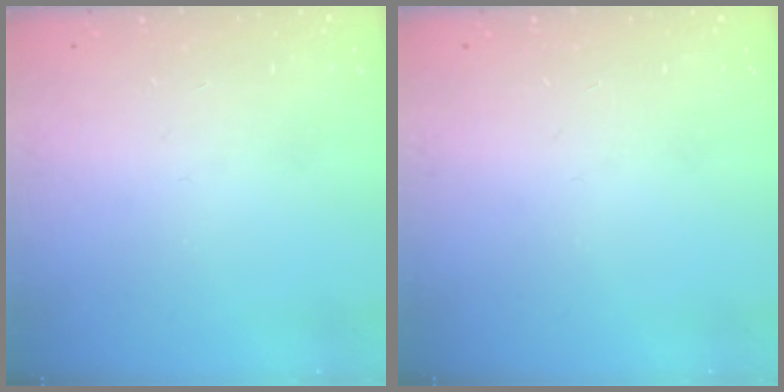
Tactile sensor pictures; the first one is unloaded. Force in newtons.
{"total": 0.0}